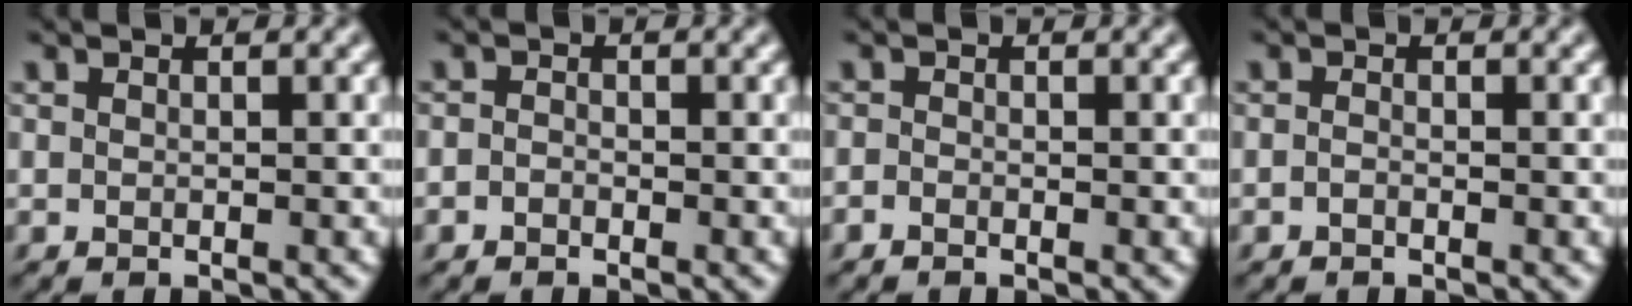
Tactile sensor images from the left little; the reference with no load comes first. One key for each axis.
{"total": 0.9, "fx": -0.5, "fy": 0.7, "fz": 0.3, "tx": -0.001, "ty": -0.002, "tz": -0.019}
{"total": 0.7, "fx": -0.6, "fy": 0.3, "fz": 0.3, "tx": -0.007, "ty": 0.000, "tz": -0.010}
{"total": 0.6, "fx": -0.5, "fy": 0.2, "fz": 0.3, "tx": -0.010, "ty": 0.001, "tz": -0.010}